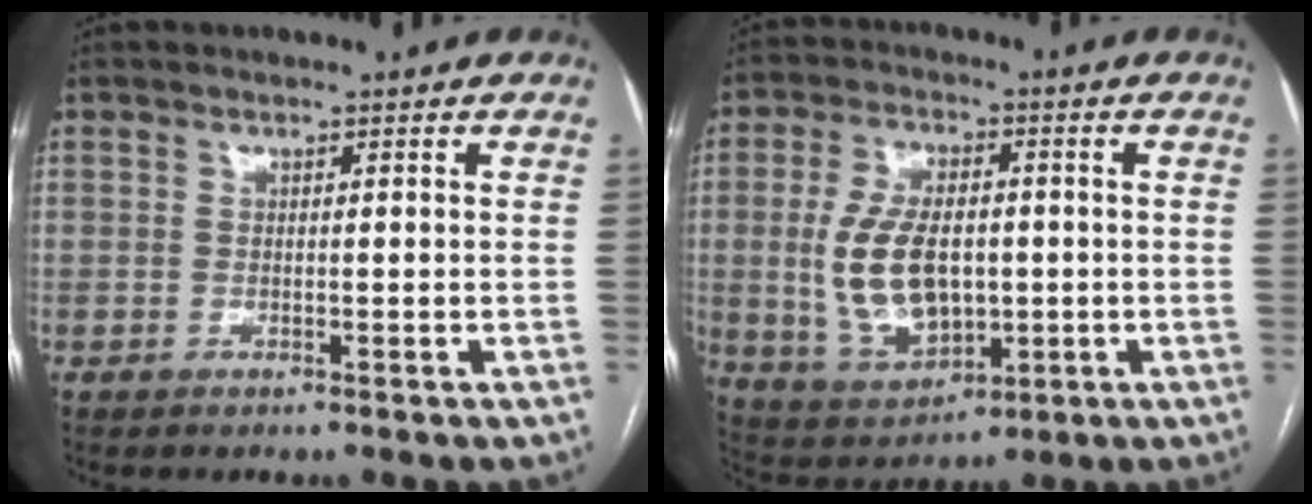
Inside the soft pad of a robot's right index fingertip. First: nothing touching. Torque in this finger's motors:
{"motor_torque": [1.66, 0.03, 0.92, 0.21]}